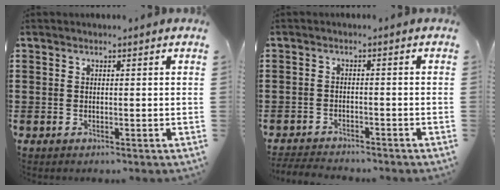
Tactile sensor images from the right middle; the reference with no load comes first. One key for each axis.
{"total": 2.8, "fx": -2.7, "fy": 0.5, "fz": 0.0, "tx": -0.006, "ty": -0.001, "tz": -0.060}